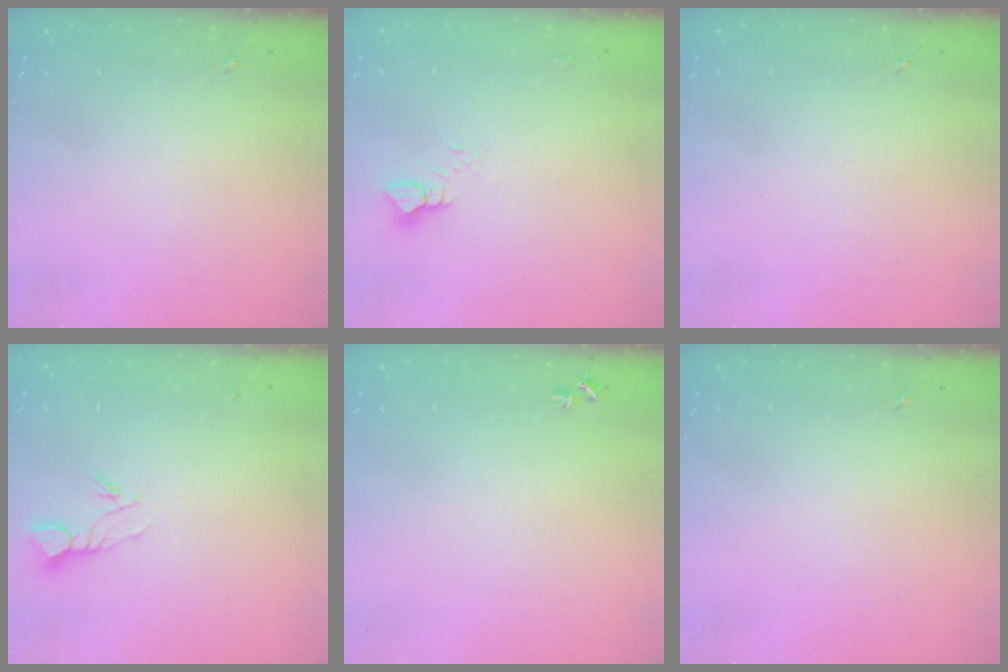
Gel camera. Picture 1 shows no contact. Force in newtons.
{"total": 4.6, "press": 4.5, "slide": 0.5}
{"total": 0.0}
{"total": 3.4, "press": 3.4, "slide": 0.2}
{"total": 2.7, "press": 2.7, "slide": 0.3}
{"total": 0.0}